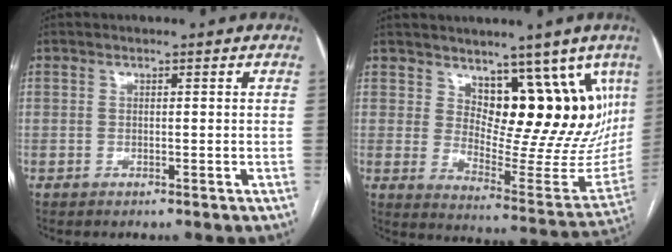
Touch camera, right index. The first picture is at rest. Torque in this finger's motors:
{"motor_torque": [0.16, 0.28, 0.17, 0.04]}